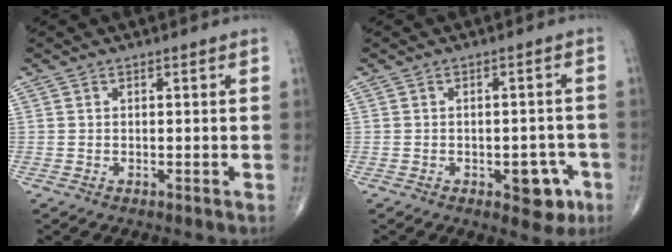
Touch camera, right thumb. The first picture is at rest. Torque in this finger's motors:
{"motor_torque": [1.27, 1.27, 0.59, -0.47, 0.01]}